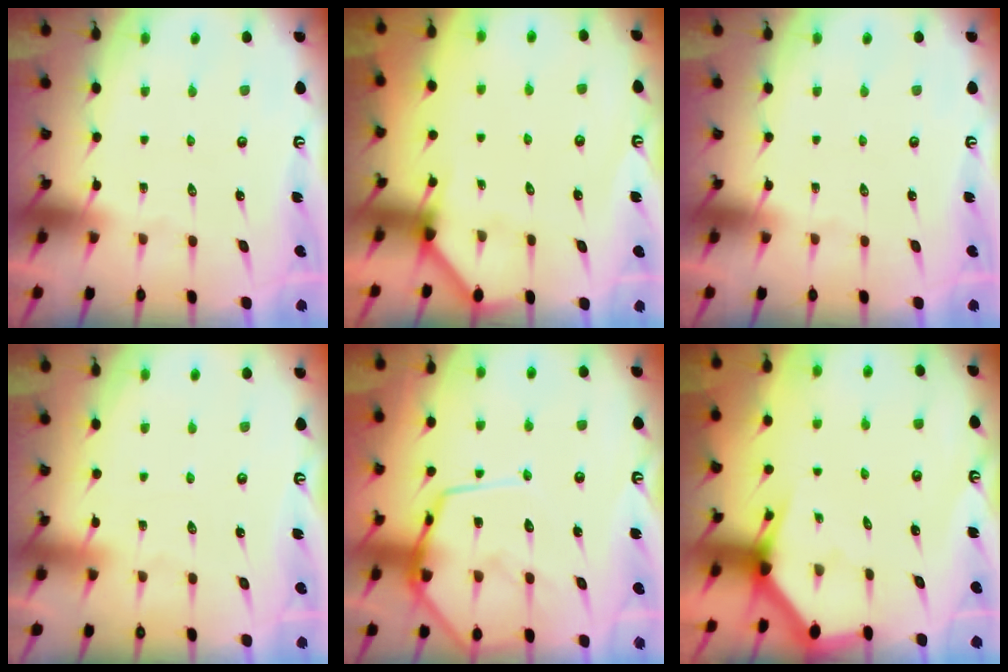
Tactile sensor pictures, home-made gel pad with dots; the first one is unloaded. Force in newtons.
{"total": 2.9, "press": 2.9, "slide": 0.3}
{"total": 0.0}
{"total": 2.1, "press": 2.1, "slide": 0.2}
{"total": 13.8, "press": 13.8, "slide": 1.0}
{"total": 2.8, "press": 2.8, "slide": 0.1}